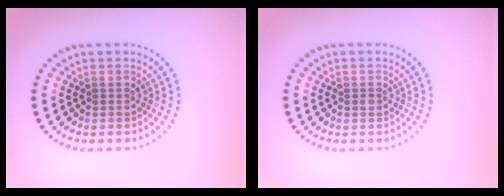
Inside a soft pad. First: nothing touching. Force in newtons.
{"total": 0.6, "press": 0.6, "slide": 0.1}